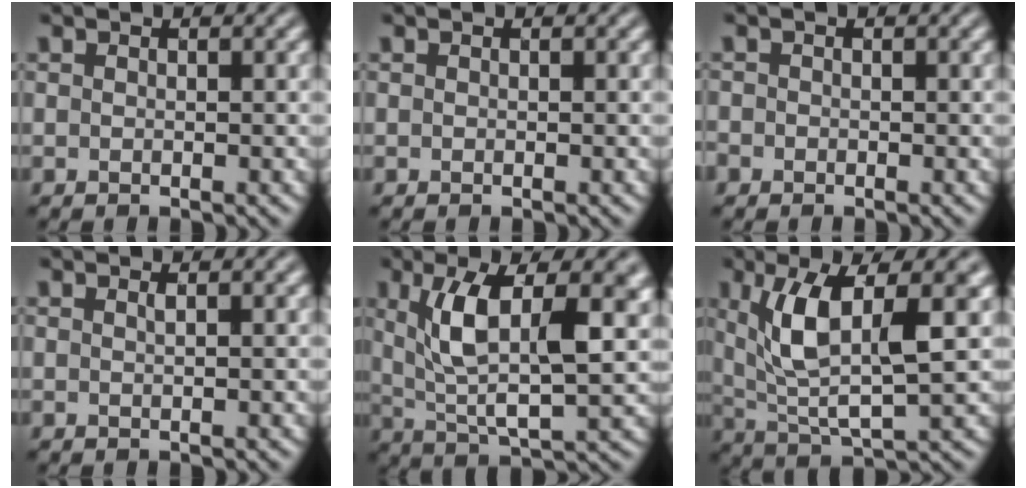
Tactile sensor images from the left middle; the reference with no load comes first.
{"total": 0.0}
{"total": 0.8, "force": [-0.5, 0.7, 0.0], "torque": [0.005, -0.005, -0.011]}
{"total": 0.7, "force": [0.3, 0.2, 0.5], "torque": [-0.002, 0.001, 0.004]}
{"total": 9.4, "force": [2.4, 3.7, 8.3], "torque": [-0.153, 0.000, 0.040]}
{"total": 8.4, "force": [2.2, 2.9, 7.6], "torque": [-0.150, -0.003, 0.042]}